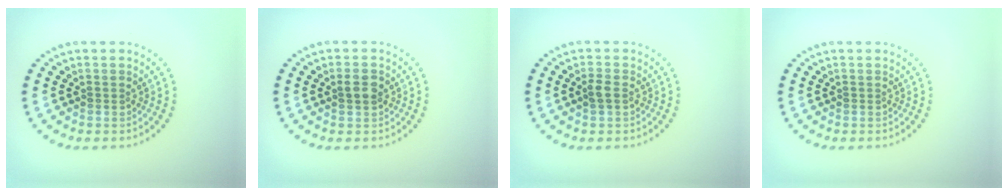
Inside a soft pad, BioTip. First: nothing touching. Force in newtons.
{"total": 1.6, "press": 1.6, "slide": 0.3}
{"total": 1.3, "press": 1.3, "slide": 0.2}
{"total": 0.0}